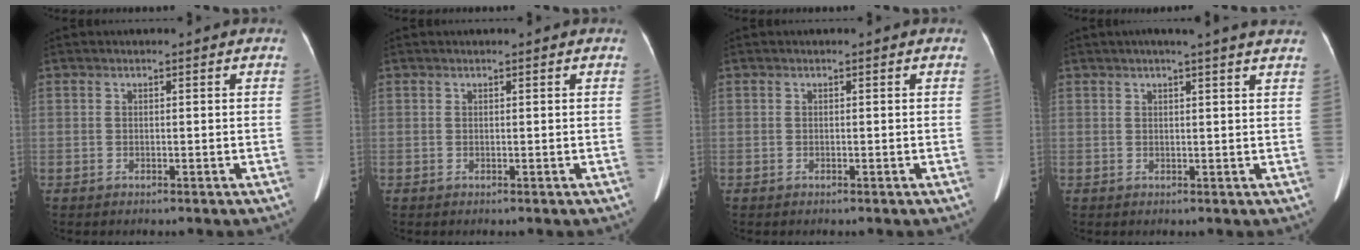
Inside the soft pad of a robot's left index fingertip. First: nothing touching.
{"total": 0.8, "force": [0.7, 0.2, 0.4], "torque": [-0.009, 0.013, 0.009]}
{"total": 0.6, "force": [-0.5, -0.1, -0.2], "torque": [0.003, -0.006, -0.006]}
{"total": 7.7, "force": [6.5, -0.3, 4.2], "torque": [-0.055, 0.019, 0.063]}